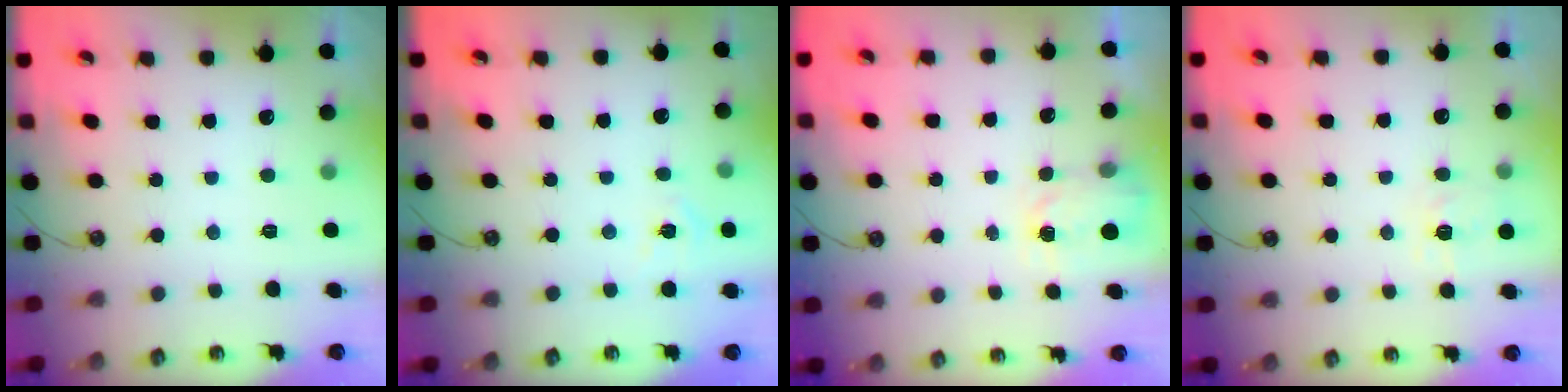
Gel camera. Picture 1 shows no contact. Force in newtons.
{"total": 5.0, "press": 5.0, "slide": 0.5}
{"total": 2.6, "press": 2.6, "slide": 0.4}
{"total": 5.9, "press": 5.8, "slide": 0.7}